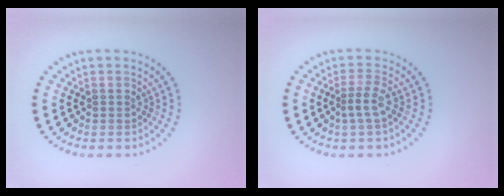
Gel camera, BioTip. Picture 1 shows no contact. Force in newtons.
{"total": 1.8, "press": 1.3, "slide": 1.3}